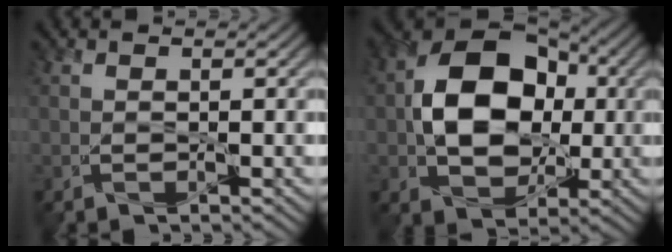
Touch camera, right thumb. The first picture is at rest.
{"total": 12.3, "force": [0.5, 9.1, 8.4], "torque": [-0.151, 0.013, 0.003]}